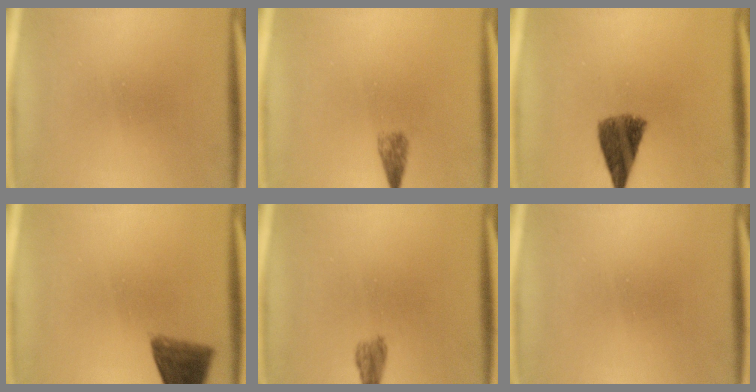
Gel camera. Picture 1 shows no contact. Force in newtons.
{"total": 1.4}
{"total": 8.8}
{"total": 6.4}
{"total": 1.6}
{"total": 0.0}